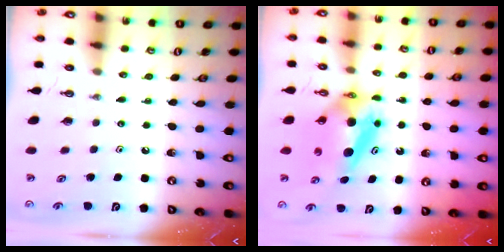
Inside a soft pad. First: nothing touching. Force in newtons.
{"total": 7.2, "press": 7.1, "slide": 0.9}